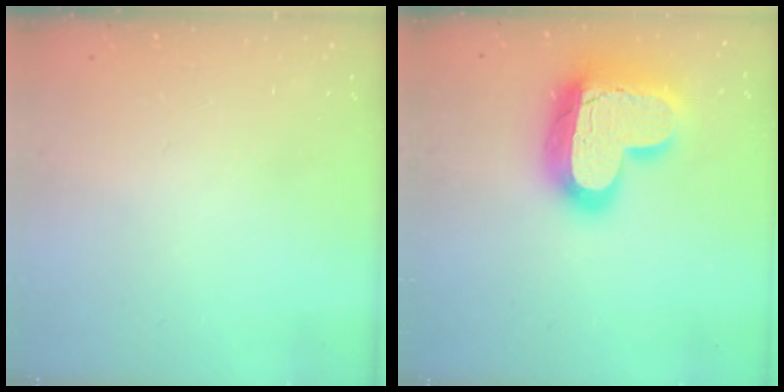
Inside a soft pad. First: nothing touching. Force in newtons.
{"total": 23.6, "press": 23.5, "slide": 2.0}